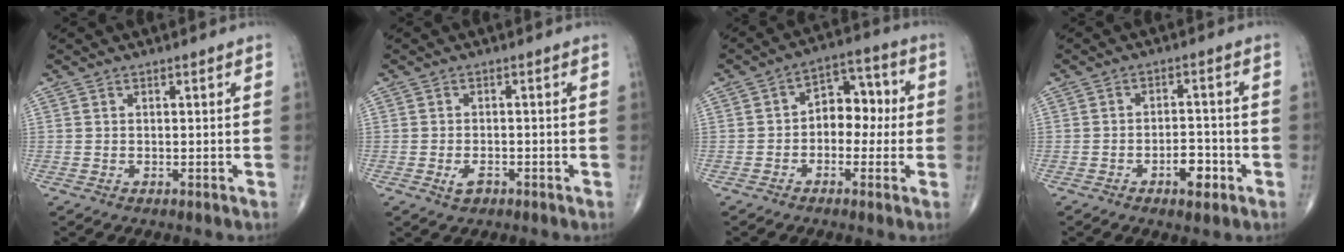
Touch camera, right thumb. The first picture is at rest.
{"total": 2.4, "force": [-1.2, 1.4, 1.5], "torque": [-0.028, 0.004, -0.017]}
{"total": 8.6, "force": [-0.2, 6.0, 6.2], "torque": [-0.049, 0.035, -0.016]}
{"total": 5.2, "force": [-2.4, 2.5, 3.8], "torque": [-0.044, 0.017, -0.037]}